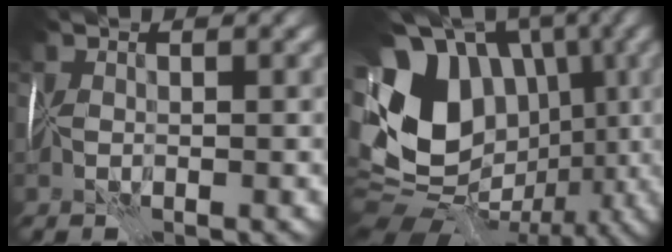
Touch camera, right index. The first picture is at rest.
{"total": 12.7, "force": [-0.1, 9.5, 8.5], "torque": [-0.146, 0.011, -0.012]}